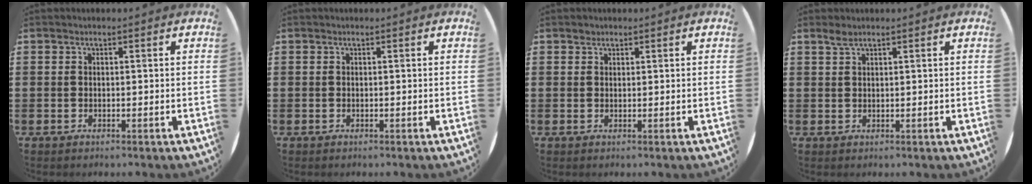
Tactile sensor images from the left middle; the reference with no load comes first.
{"total": 0.0}
{"total": 0.7, "force": [0.6, 0.3, -0.1], "torque": [0.001, 0.003, 0.012]}
{"total": 1.3, "force": [1.1, 0.1, 0.7], "torque": [-0.016, 0.002, 0.020]}